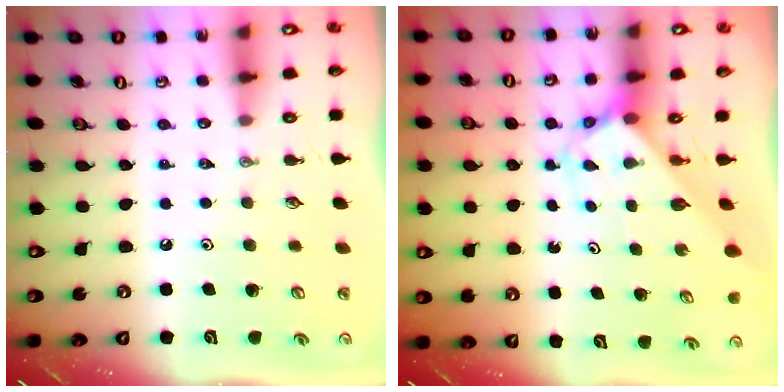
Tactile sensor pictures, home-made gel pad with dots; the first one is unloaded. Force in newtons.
{"total": 2.6, "press": 2.6, "slide": 0.2}